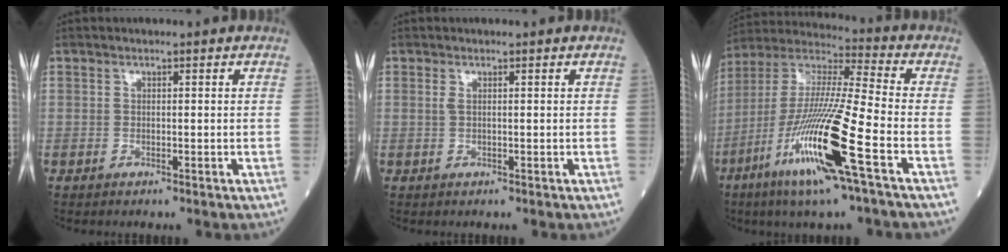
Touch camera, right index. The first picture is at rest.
{"total": 0.6, "force": [0.2, 0.1, 0.6], "torque": [-0.021, 0.000, 0.004]}
{"total": 18.9, "force": [-8.1, 0.2, 17.1], "torque": [-0.370, -0.035, -0.161]}